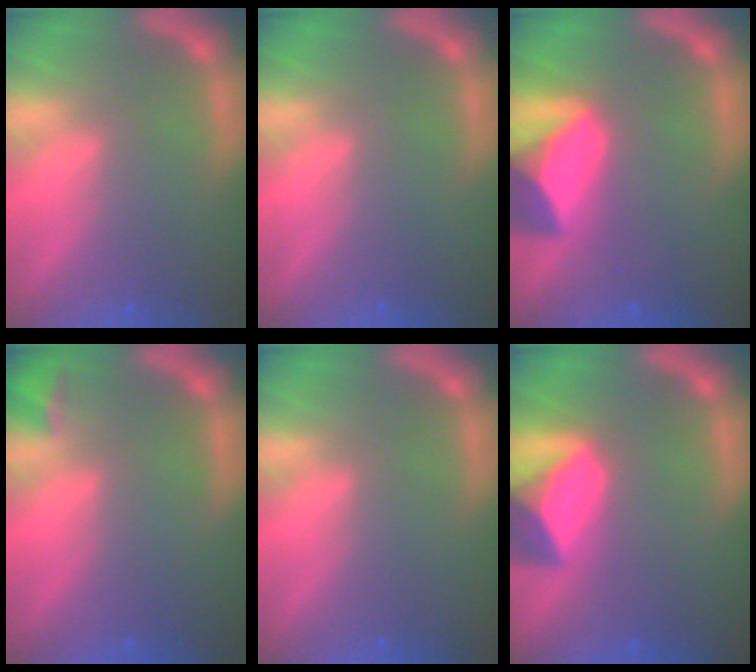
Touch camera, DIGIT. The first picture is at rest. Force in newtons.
{"total": 0.0}
{"total": 8.4}
{"total": 1.4}
{"total": 0.0}
{"total": 7.5}